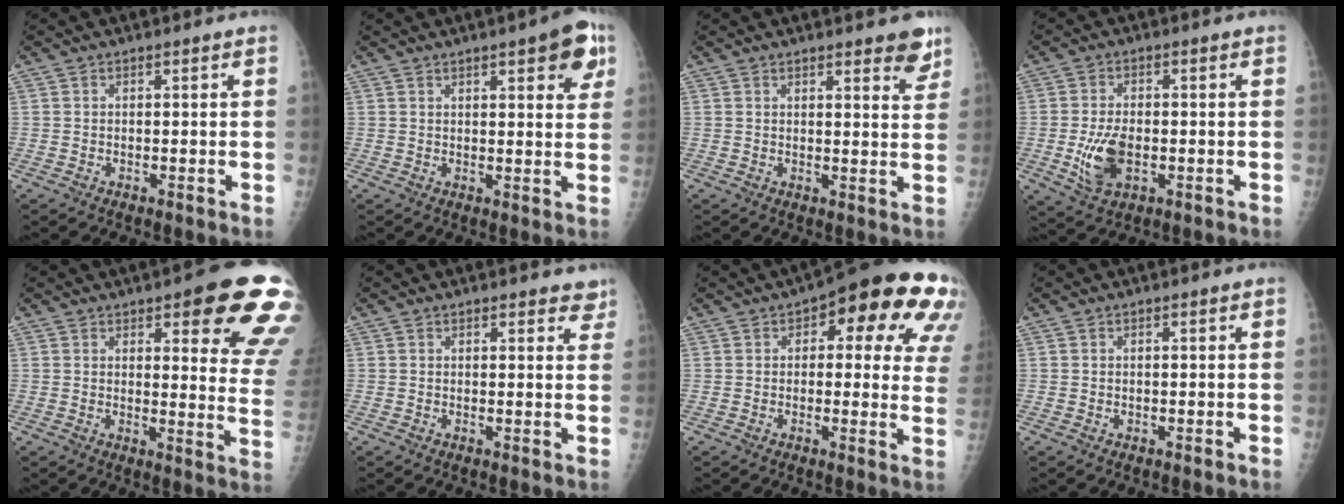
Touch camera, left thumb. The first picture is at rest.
{"total": 8.0, "force": [4.1, 2.1, 6.5], "torque": [-0.062, -0.013, 0.047]}
{"total": 5.7, "force": [4.1, 1.4, 3.7], "torque": [-0.026, -0.022, 0.048]}
{"total": 7.5, "force": [-1.7, 4.2, 5.9], "torque": [-0.113, 0.000, -0.023]}
{"total": 18.0, "force": [9.4, 4.7, 14.5], "torque": [-0.144, -0.044, 0.107]}
{"total": 4.5, "force": [3.7, 1.5, 2.0], "torque": [0.005, -0.011, 0.035]}
{"total": 19.9, "force": [8.4, 7.9, 16.2], "torque": [-0.158, 0.001, 0.093]}
{"total": 0.0}